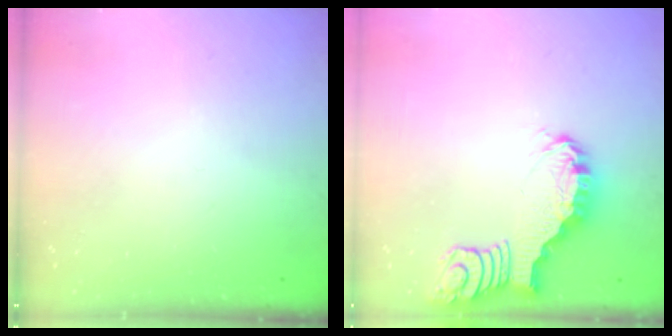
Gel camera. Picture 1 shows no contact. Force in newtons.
{"total": 2.5, "press": 2.5, "slide": 0.2}